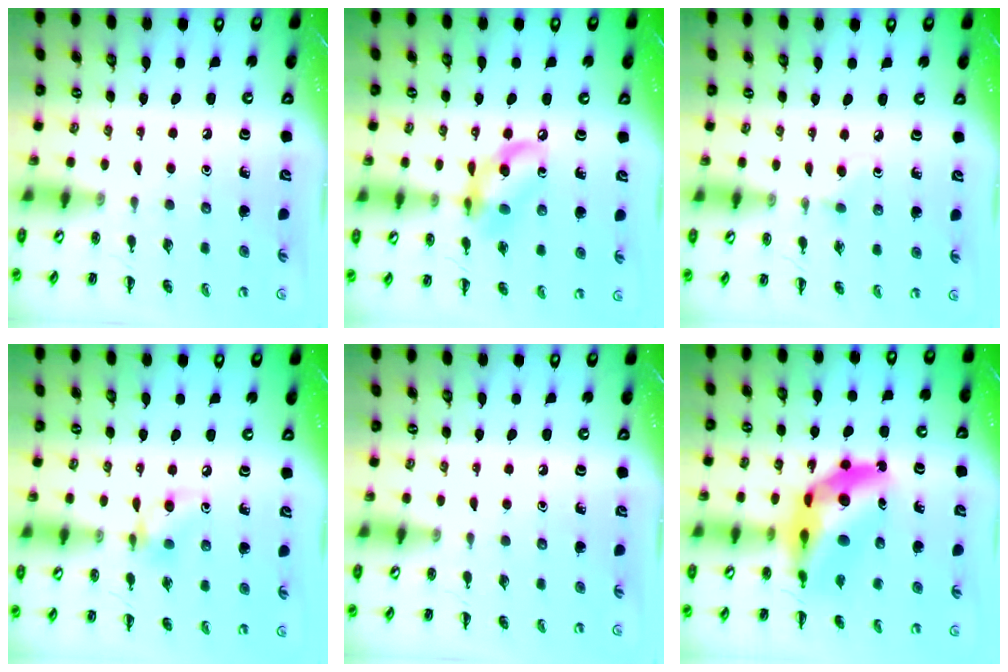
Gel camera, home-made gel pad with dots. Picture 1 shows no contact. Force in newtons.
{"total": 12.3, "press": 12.0, "slide": 2.5}
{"total": 3.9, "press": 3.7, "slide": 1.4}
{"total": 7.2, "press": 7.2, "slide": 1.0}
{"total": 0.0}
{"total": 12.9, "press": 12.4, "slide": 3.8}